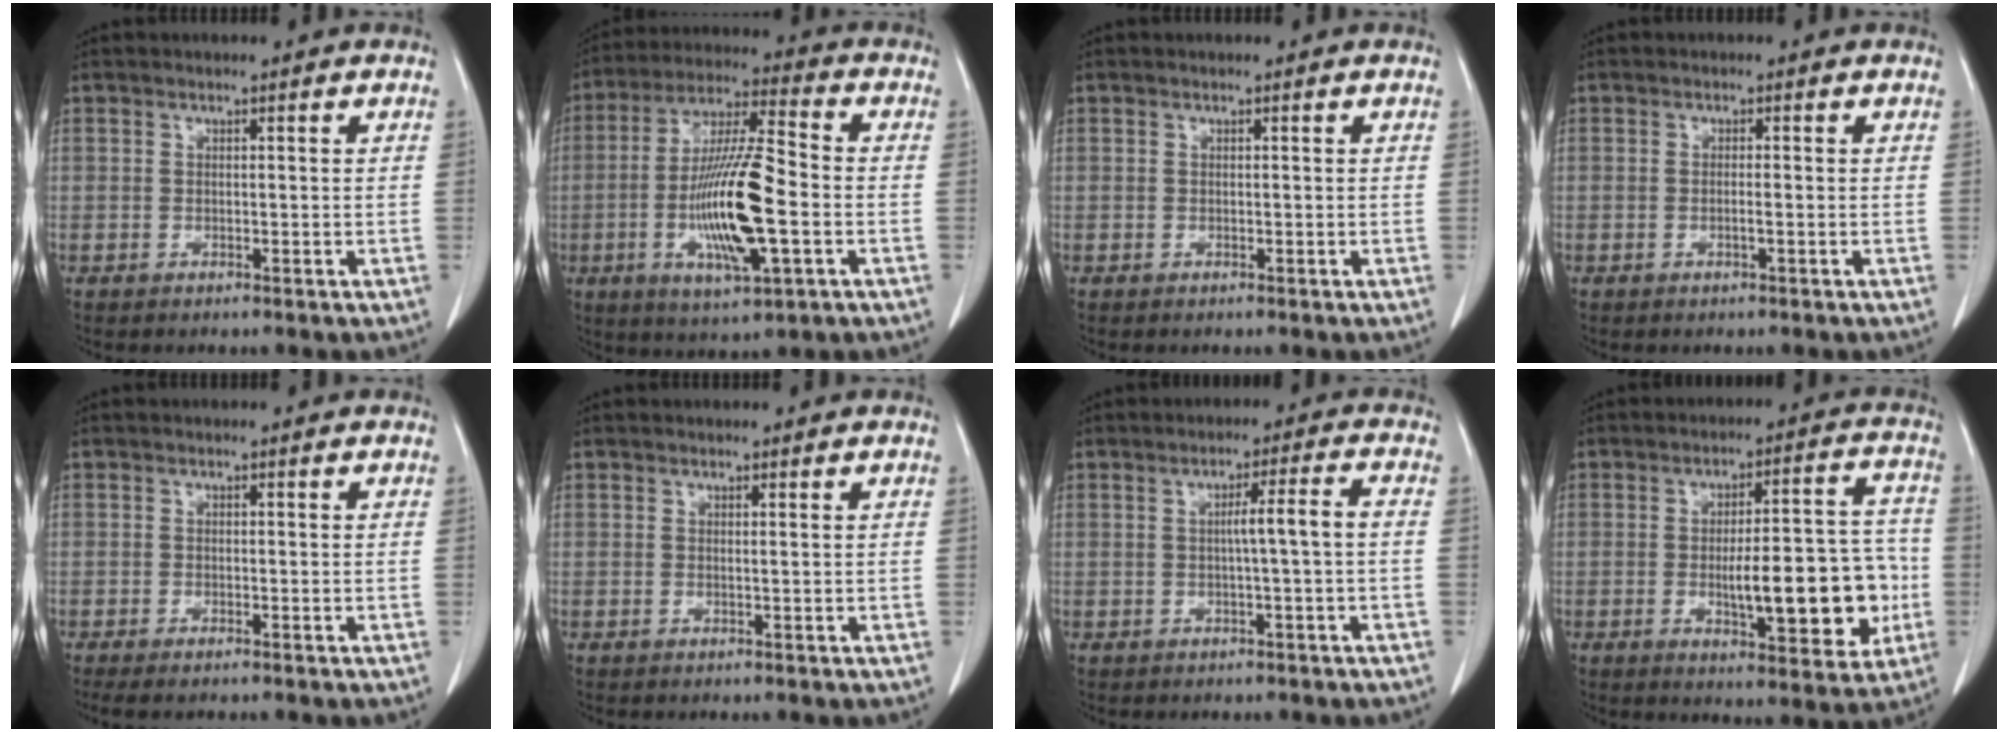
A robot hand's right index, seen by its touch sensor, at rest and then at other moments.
{"total": 15.9, "force": [-3.3, 2.5, 15.4], "torque": [-0.297, -0.006, -0.054]}
{"total": 0.0}
{"total": 1.0, "force": [-0.2, 0.0, 0.9], "torque": [-0.016, 0.002, -0.002]}
{"total": 2.0, "force": [-1.5, 0.3, 1.4], "torque": [-0.014, -0.002, -0.021]}
{"total": 0.6, "force": [0.5, 0.0, 0.2], "torque": [-0.006, 0.000, 0.010]}
{"total": 4.1, "force": [-0.1, -0.6, 4.1], "torque": [-0.063, 0.010, 0.001]}
{"total": 14.2, "force": [-2.6, 4.1, 13.3], "torque": [-0.182, 0.021, -0.028]}